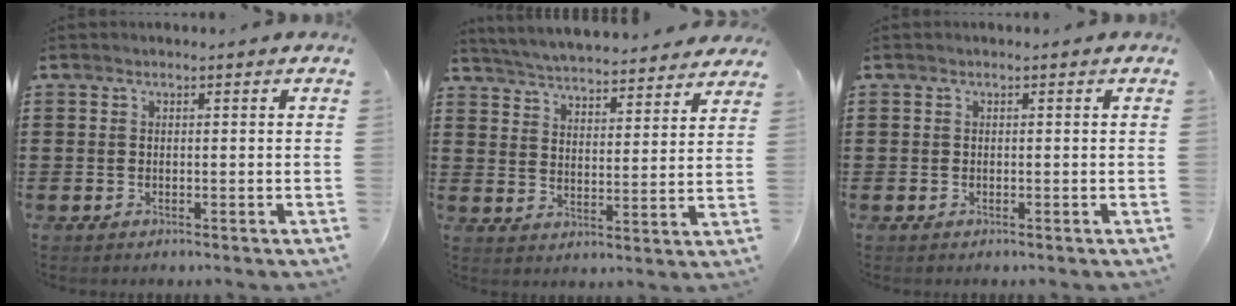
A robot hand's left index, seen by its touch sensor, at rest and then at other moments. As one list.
[{"total": 4.9, "force": [4.9, -0.3, 0.4], "torque": [-0.033, -0.037, 0.083]}, {"total": 0.0}]